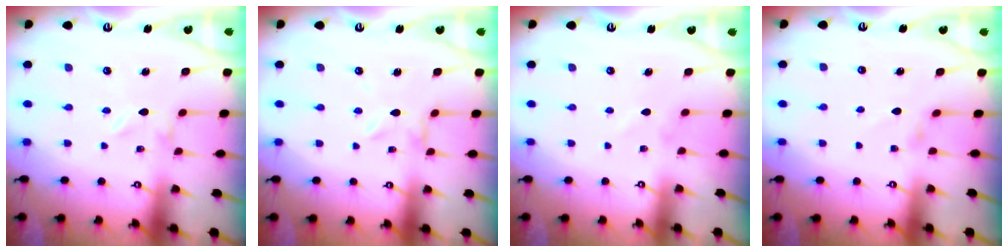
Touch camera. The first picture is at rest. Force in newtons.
{"total": 3.4, "press": 3.4, "slide": 0.4}
{"total": 1.8, "press": 1.8, "slide": 0.4}
{"total": 2.7, "press": 2.6, "slide": 0.4}